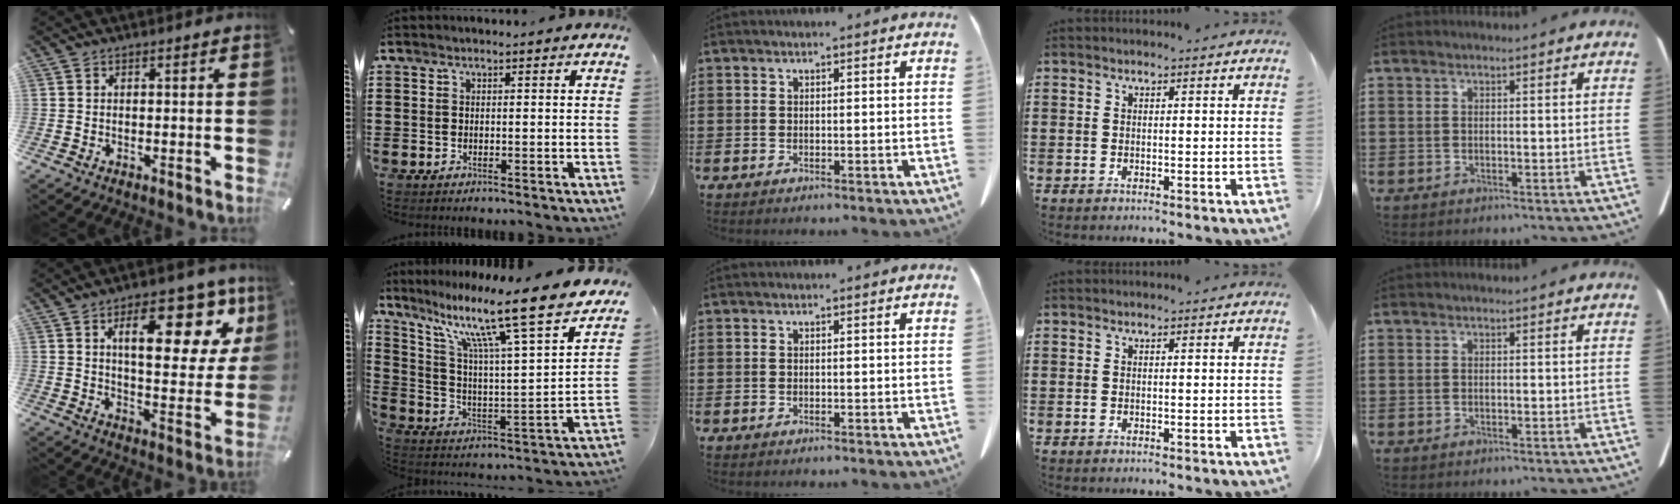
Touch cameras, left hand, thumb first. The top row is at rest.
{"thumb": {"total": 20.1, "force": [9.4, 9.0, 15.3], "torque": [-0.209, -0.041, 0.145]}, "index": {"total": 14.3, "force": [10.5, 0.7, 9.6], "torque": [-0.194, -0.074, 0.162]}}